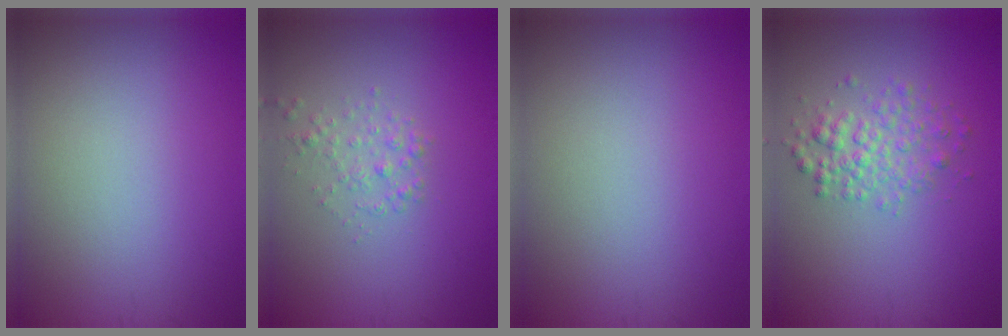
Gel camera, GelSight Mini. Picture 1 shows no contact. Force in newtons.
{"total": 1.4, "press": 1.4, "slide": 0.1}
{"total": 0.0}
{"total": 2.8, "press": 2.8, "slide": 0.1}